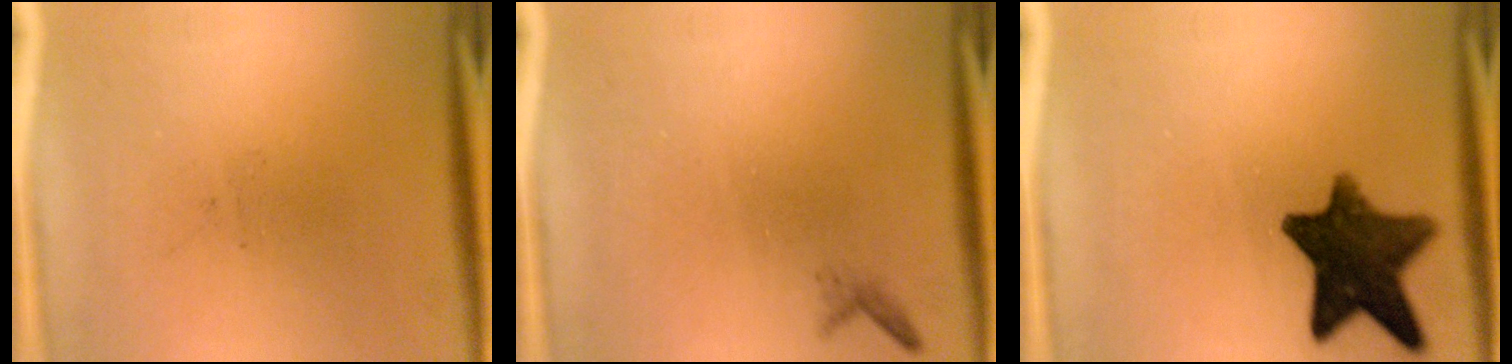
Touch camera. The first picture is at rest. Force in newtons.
{"total": 0.6}
{"total": 12.0}